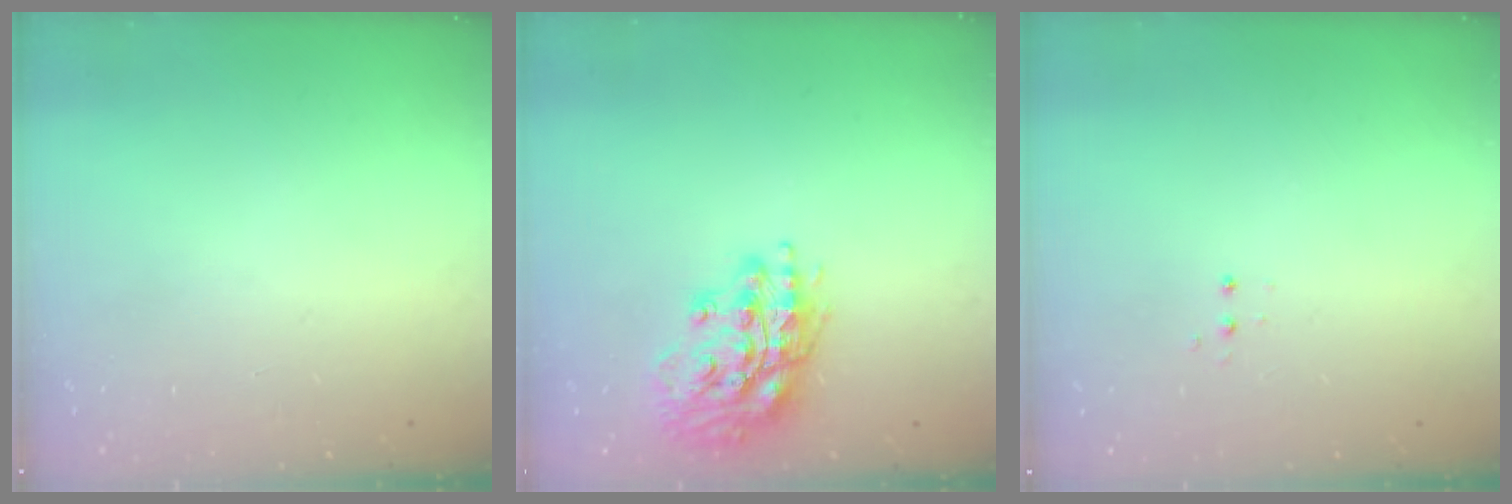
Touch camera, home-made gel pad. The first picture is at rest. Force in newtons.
{"total": 16.7, "press": 16.5, "slide": 2.3}
{"total": 3.4, "press": 3.3, "slide": 0.7}